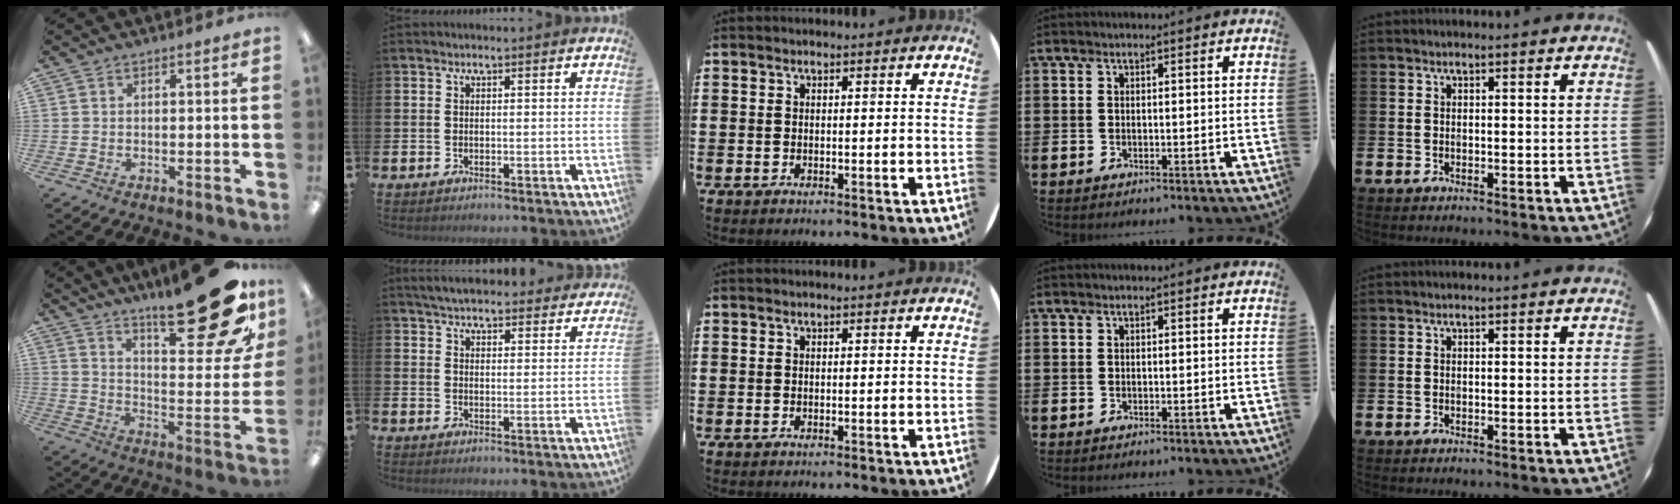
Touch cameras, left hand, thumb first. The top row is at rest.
{"thumb": {"total": 25.4, "force": [16.8, 7.6, 17.5], "torque": [-0.231, -0.115, 0.268]}, "index": {"total": 5.2, "force": [5.0, 1.0, 0.7], "torque": [-0.026, -0.029, 0.090]}}